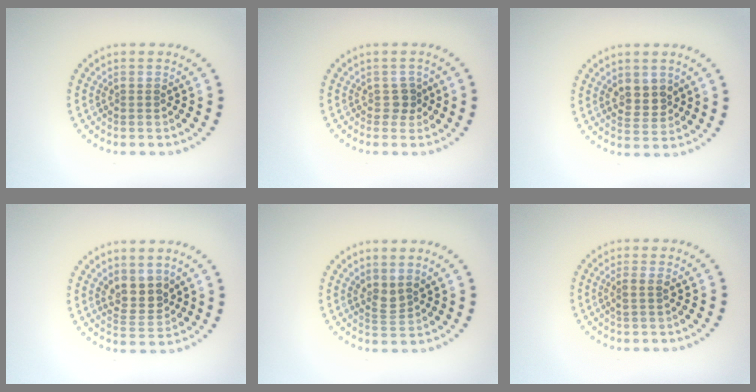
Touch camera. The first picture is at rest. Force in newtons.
{"total": 1.2, "press": 1.0, "slide": 0.7}
{"total": 2.4, "press": 2.3, "slide": 0.8}
{"total": 2.9, "press": 2.6, "slide": 1.3}
{"total": 1.8, "press": 1.3, "slide": 1.2}
{"total": 1.3, "press": 1.1, "slide": 0.5}